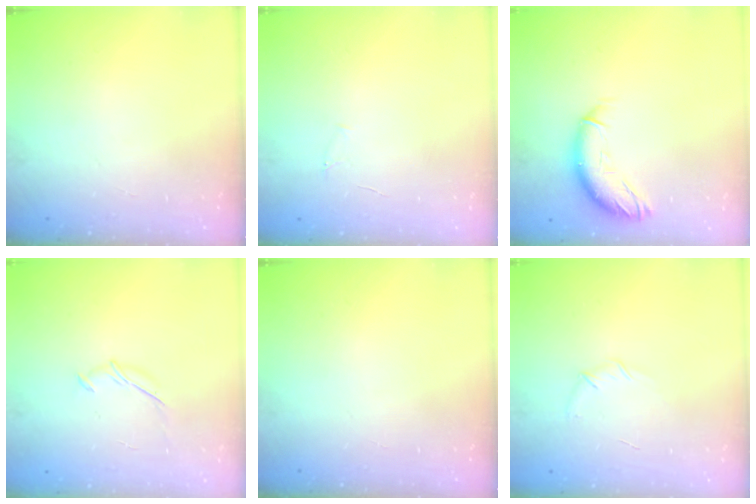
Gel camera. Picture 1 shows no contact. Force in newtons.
{"total": 4.0, "press": 3.8, "slide": 1.1}
{"total": 11.8, "press": 11.7, "slide": 1.9}
{"total": 6.2, "press": 6.1, "slide": 1.0}
{"total": 0.0}
{"total": 5.6, "press": 5.4, "slide": 1.6}